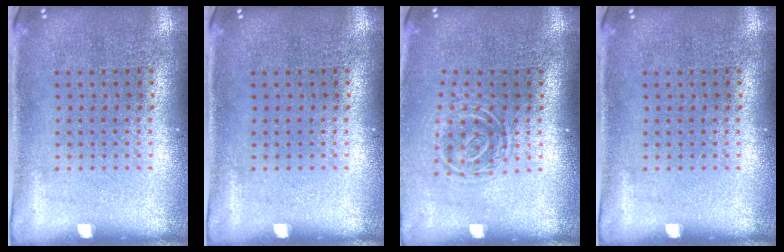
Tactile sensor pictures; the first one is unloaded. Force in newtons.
{"total": 0.0}
{"total": 1.7, "press": 1.2, "slide": 1.1}
{"total": 0.0}